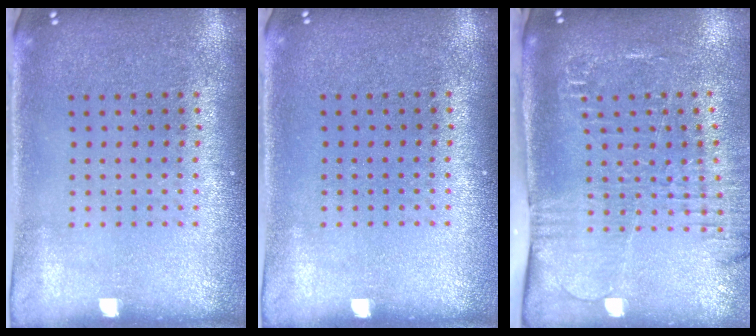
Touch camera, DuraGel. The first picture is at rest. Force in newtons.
{"total": 0.0}
{"total": 2.1, "press": 1.9, "slide": 0.9}